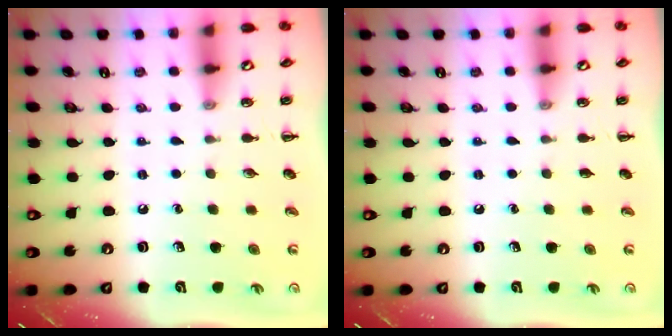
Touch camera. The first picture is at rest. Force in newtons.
{"total": 0.0}